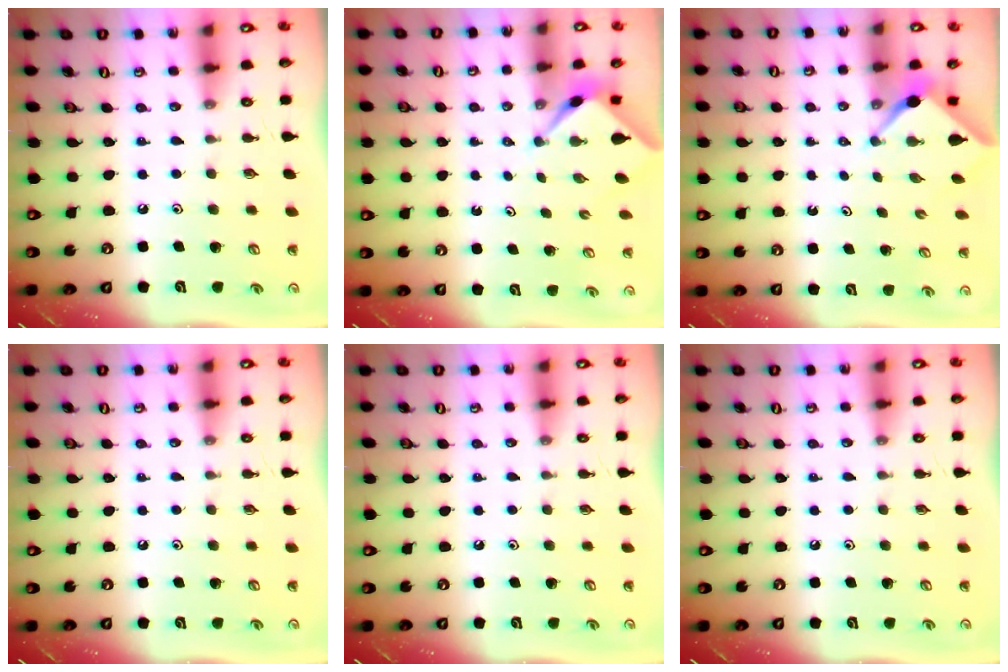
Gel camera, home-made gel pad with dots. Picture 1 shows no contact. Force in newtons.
{"total": 2.1, "press": 2.1, "slide": 0.3}
{"total": 2.5, "press": 2.5, "slide": 0.3}
{"total": 0.0}
{"total": 0.0}
{"total": 0.0}